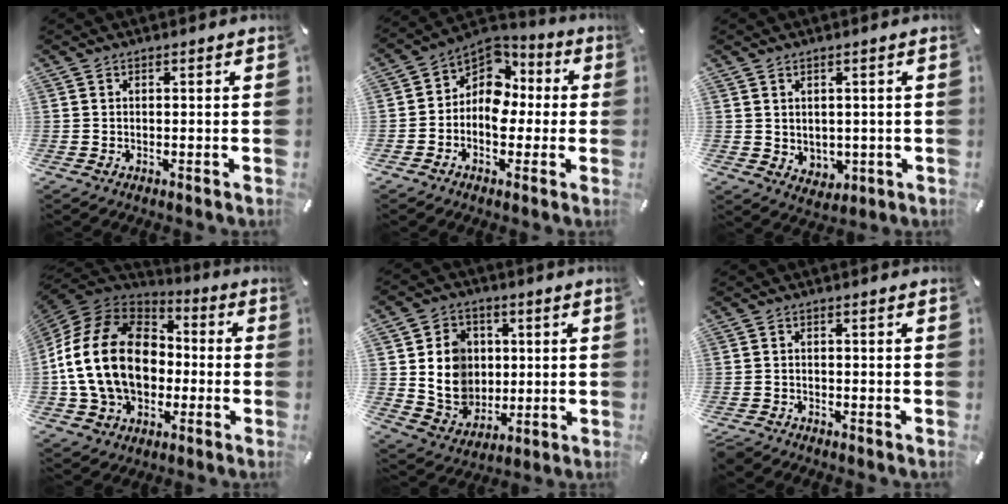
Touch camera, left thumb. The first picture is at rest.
{"total": 9.6, "force": [-0.7, 8.6, 4.2], "torque": [-0.080, -0.005, -0.014]}
{"total": 3.8, "force": [2.2, 3.1, 0.2], "torque": [0.003, -0.015, 0.040]}
{"total": 21.0, "force": [-1.9, 16.0, 13.5], "torque": [-0.306, 0.024, -0.036]}
{"total": 11.2, "force": [1.5, 10.3, 4.1], "torque": [-0.091, -0.005, 0.036]}
{"total": 1.9, "force": [-1.7, 0.8, 0.4], "torque": [-0.015, 0.006, -0.037]}